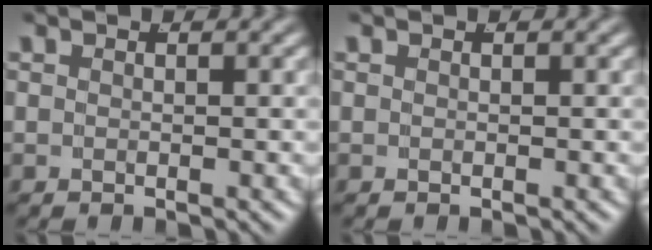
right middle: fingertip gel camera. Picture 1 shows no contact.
{"total": 0.0}